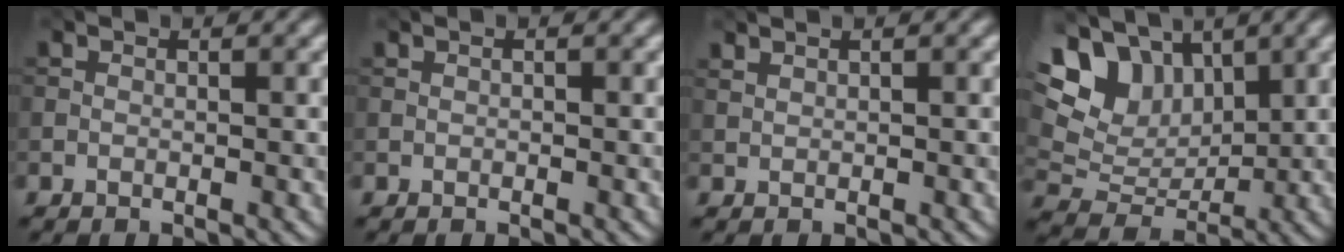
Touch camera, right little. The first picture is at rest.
{"total": 0.0}
{"total": 0.8, "force": [0.7, 0.2, 0.2], "torque": [-0.005, 0.002, 0.019]}
{"total": 9.9, "force": [4.5, 7.0, 5.3], "torque": [-0.122, 0.026, 0.074]}